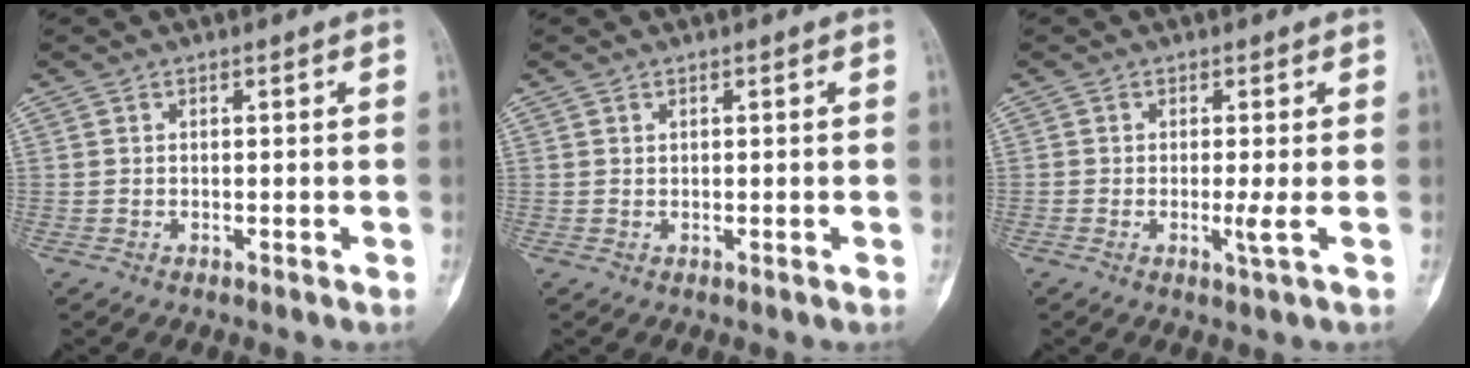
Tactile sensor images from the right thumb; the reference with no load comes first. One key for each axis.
{"total": 0.0}
{"total": 2.1, "fx": -0.3, "fy": -0.3, "fz": 2.1, "tx": -0.047, "ty": -0.008, "tz": -0.011}